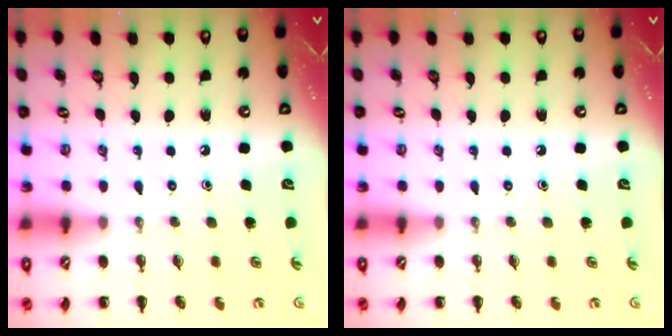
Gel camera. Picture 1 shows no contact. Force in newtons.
{"total": 0.0}